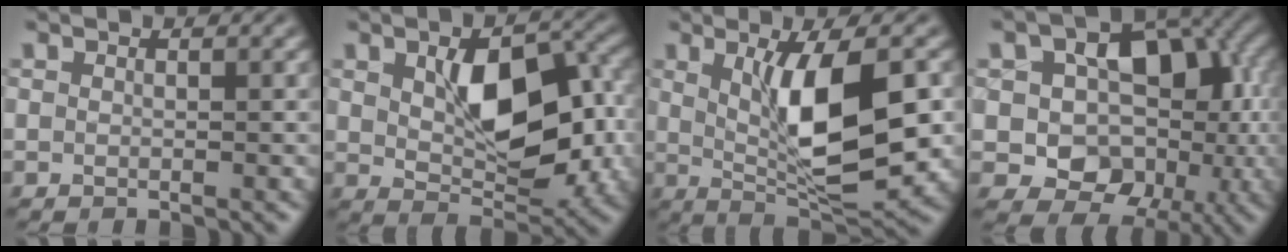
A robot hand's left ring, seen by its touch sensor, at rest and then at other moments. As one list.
[{"total": 8.9, "force": [0.6, 5.2, 7.3], "torque": [-0.123, -0.005, 0.017]}, {"total": 8.9, "force": [1.0, 2.8, 8.4], "torque": [-0.137, -0.010, 0.024]}, {"total": 11.8, "force": [0.2, 8.7, 7.9], "torque": [-0.097, -0.014, 0.005]}]